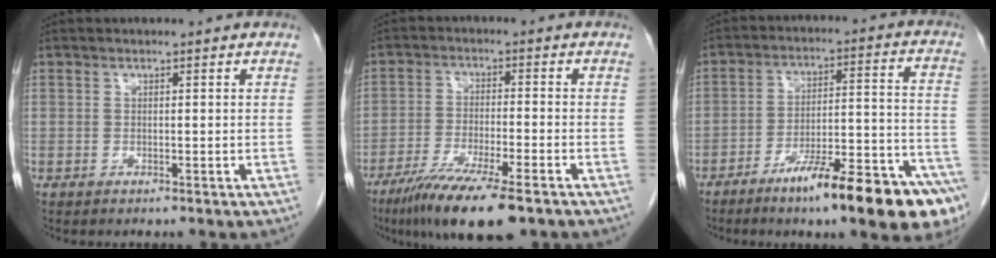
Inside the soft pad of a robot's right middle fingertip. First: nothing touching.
{"total": 11.9, "force": [-8.2, 1.3, 8.6], "torque": [-0.147, -0.030, -0.135]}
{"total": 18.5, "force": [-12.0, 1.5, 13.9], "torque": [-0.151, 0.019, -0.185]}